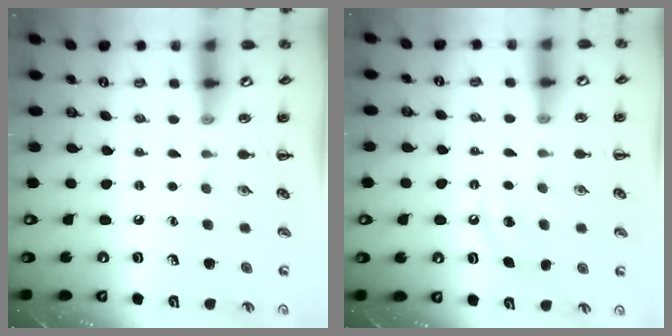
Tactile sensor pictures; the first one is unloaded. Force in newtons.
{"total": 5.0, "press": 4.8, "slide": 1.5}